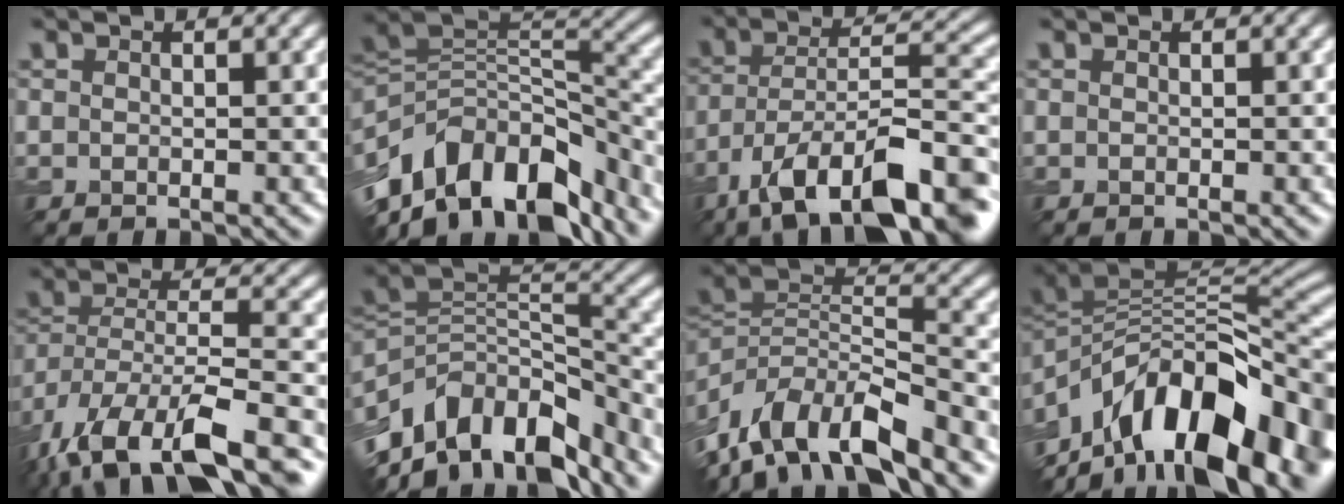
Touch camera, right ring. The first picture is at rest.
{"total": 12.6, "force": [-7.0, 7.3, 7.7], "torque": [-0.141, 0.018, -0.125]}
{"total": 14.2, "force": [-8.8, 5.0, 9.9], "torque": [-0.168, 0.005, -0.153]}
{"total": 0.0}
{"total": 15.6, "force": [-10.6, 5.8, 9.9], "torque": [-0.212, -0.022, -0.163]}
{"total": 11.8, "force": [-7.2, 6.6, 6.5], "torque": [-0.119, 0.022, -0.134]}
{"total": 11.6, "force": [-7.8, 5.0, 7.0], "torque": [-0.129, 0.016, -0.148]}
{"total": 15.3, "force": [-6.7, 8.3, 11.0], "torque": [-0.182, 0.012, -0.114]}